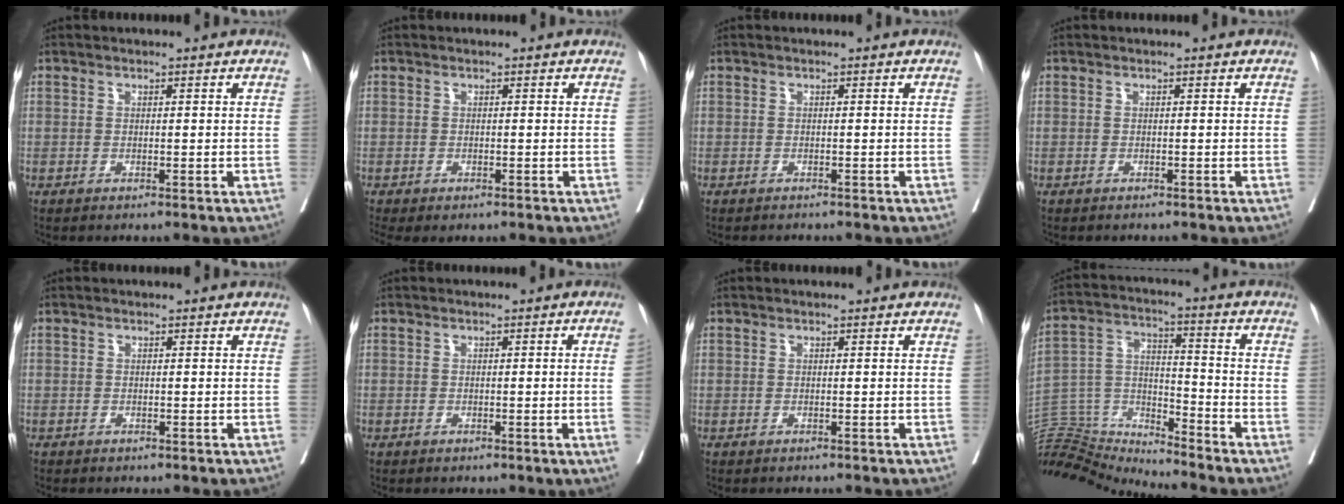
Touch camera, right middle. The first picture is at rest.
{"total": 2.6, "force": [-1.9, 1.4, 1.1], "torque": [-0.015, -0.005, -0.030]}
{"total": 1.9, "force": [-1.8, 0.5, 0.4], "torque": [-0.009, -0.003, -0.024]}
{"total": 1.5, "force": [-1.4, 0.5, 0.5], "torque": [-0.013, -0.003, -0.019]}
{"total": 0.6, "force": [-0.4, 0.5, -0.1], "torque": [-0.005, 0.004, -0.010]}
{"total": 1.7, "force": [-0.4, -0.1, 1.6], "torque": [-0.027, 0.003, -0.008]}
{"total": 0.0}
{"total": 13.4, "force": [-13.4, 0.2, 0.8], "torque": [-0.026, 0.056, -0.250]}